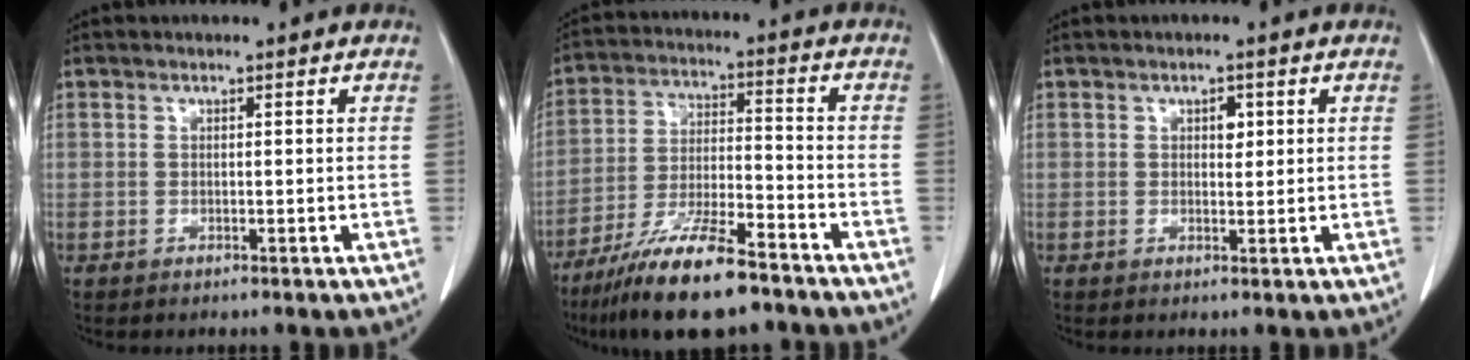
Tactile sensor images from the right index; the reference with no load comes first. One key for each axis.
{"total": 14.0, "fx": -10.5, "fy": 2.4, "fz": 9.0, "tx": -0.171, "ty": -0.023, "tz": -0.187}
{"total": 1.8, "fx": 0.6, "fy": 1.0, "fz": 1.3, "tx": -0.015, "ty": 0.000, "tz": 0.008}